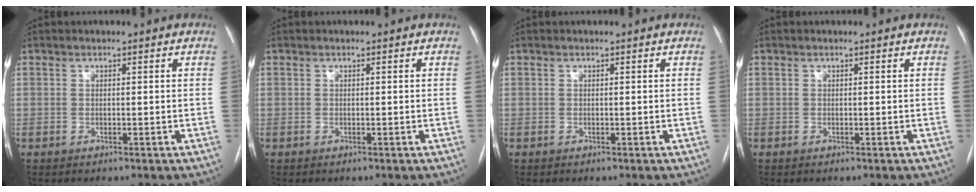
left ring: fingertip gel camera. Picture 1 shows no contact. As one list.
[{"total": 0.0}, {"total": 0.0}, {"total": 0.0}]